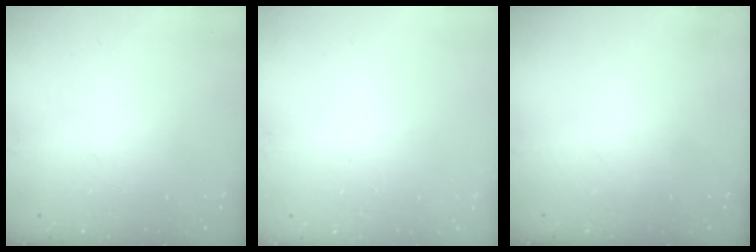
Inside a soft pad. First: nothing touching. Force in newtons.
{"total": 0.0}
{"total": 0.0}